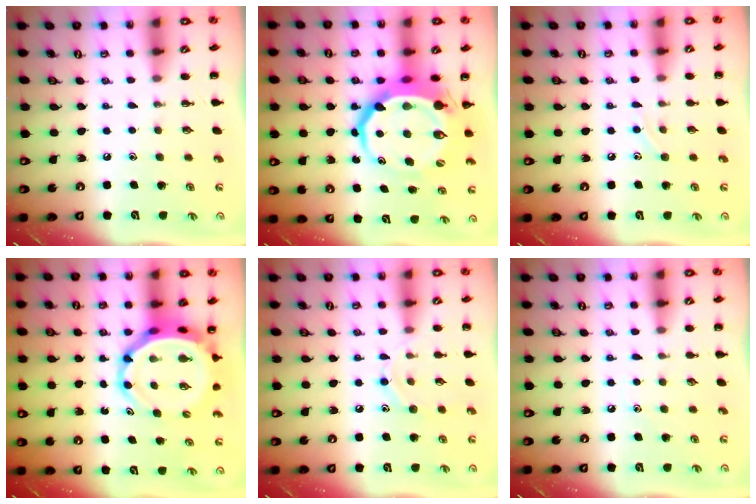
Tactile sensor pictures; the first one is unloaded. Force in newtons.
{"total": 12.2, "press": 11.8, "slide": 3.2}
{"total": 4.8, "press": 4.6, "slide": 1.3}
{"total": 6.8, "press": 6.5, "slide": 1.9}
{"total": 7.8, "press": 7.8, "slide": 1.1}
{"total": 4.7, "press": 4.4, "slide": 1.7}